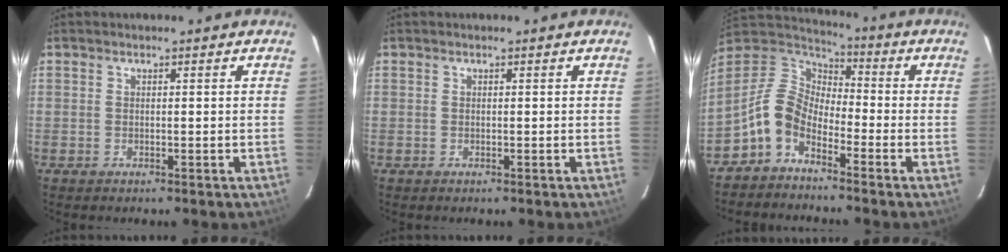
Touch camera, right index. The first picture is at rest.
{"total": 0.0}
{"total": 9.7, "force": [-5.4, 5.8, 5.6], "torque": [-0.118, 0.022, -0.123]}